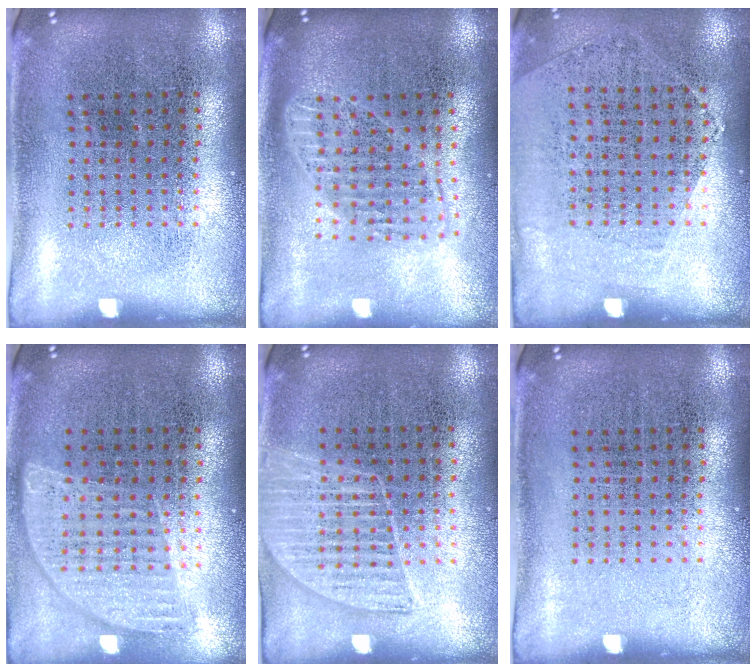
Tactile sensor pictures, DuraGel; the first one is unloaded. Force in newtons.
{"total": 1.7, "press": 1.5, "slide": 0.9}
{"total": 1.1, "press": 0.9, "slide": 0.7}
{"total": 0.9, "press": 0.9, "slide": 0.2}
{"total": 1.4, "press": 1.2, "slide": 0.6}
{"total": 0.0}